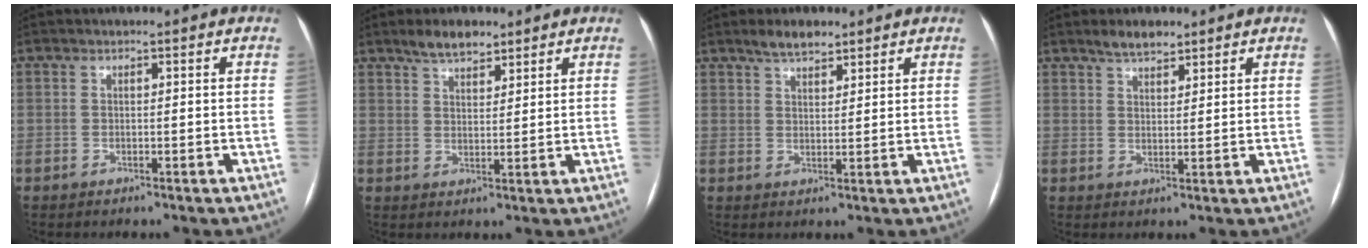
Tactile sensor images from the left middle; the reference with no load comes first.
{"total": 4.8, "force": [3.9, 1.8, 2.2], "torque": [-0.042, 0.006, 0.069]}
{"total": 4.0, "force": [3.3, 1.4, 1.9], "torque": [-0.038, 0.006, 0.058]}
{"total": 3.7, "force": [3.1, 1.3, 1.6], "torque": [-0.031, 0.005, 0.053]}